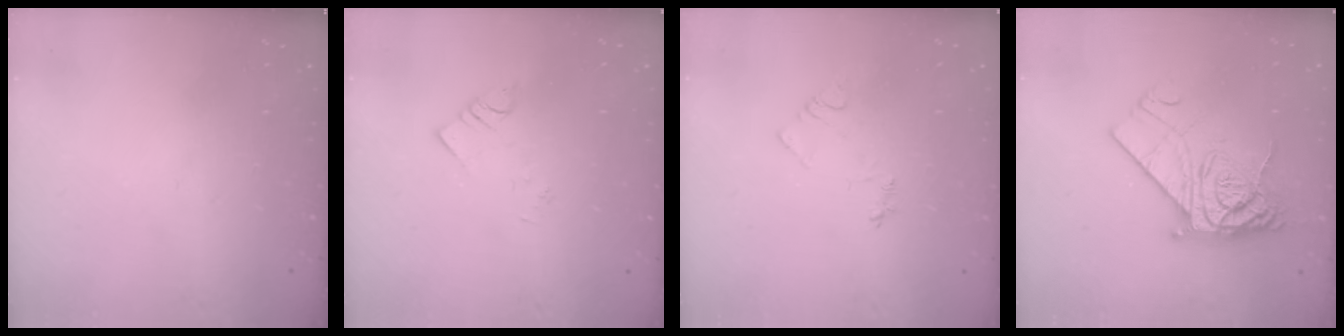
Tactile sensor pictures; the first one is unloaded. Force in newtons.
{"total": 2.2, "press": 2.1, "slide": 0.4}
{"total": 3.9, "press": 3.9, "slide": 0.5}
{"total": 12.9, "press": 12.8, "slide": 1.1}